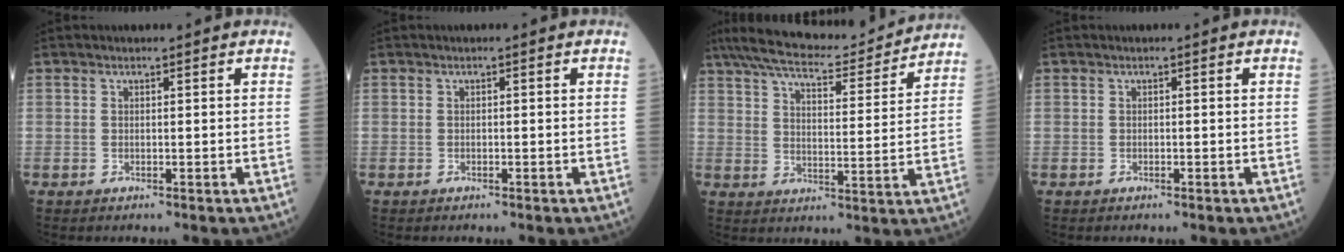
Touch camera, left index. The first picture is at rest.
{"total": 0.0}
{"total": 17.8, "force": [15.5, 3.4, 8.0], "torque": [-0.134, 0.020, 0.223]}
{"total": 0.0}